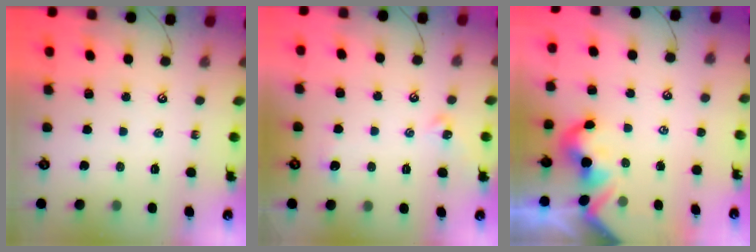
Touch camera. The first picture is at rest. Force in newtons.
{"total": 1.4, "press": 1.3, "slide": 0.5}
{"total": 1.9, "press": 1.9, "slide": 0.3}